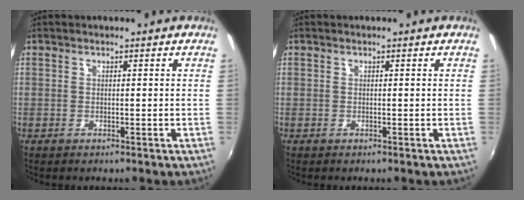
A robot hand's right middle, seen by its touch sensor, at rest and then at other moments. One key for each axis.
{"total": 0.0}